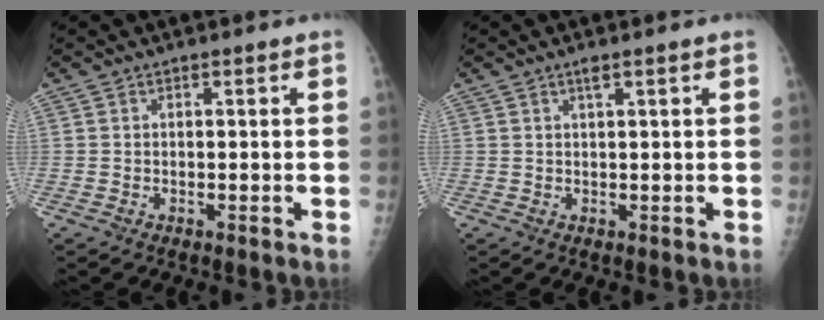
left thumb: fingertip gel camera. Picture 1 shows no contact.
{"total": 1.1, "force": [0.6, 0.2, 0.9], "torque": [-0.015, 0.001, 0.011]}